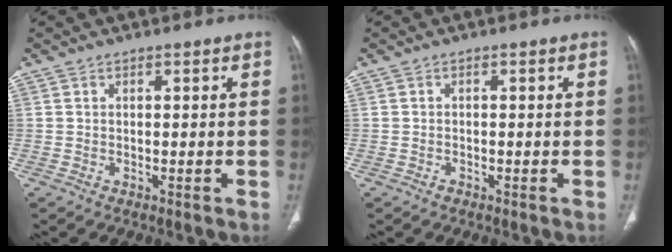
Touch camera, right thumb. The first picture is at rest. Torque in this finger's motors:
{"motor_torque": [-0.01, 0.25, -0.34, -0.06, 0.02]}